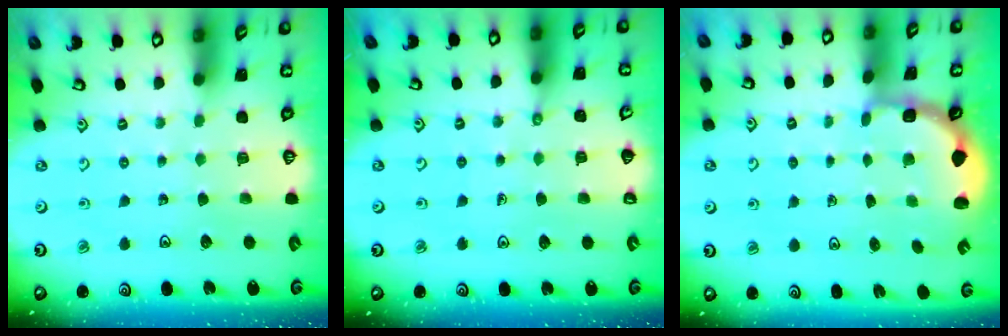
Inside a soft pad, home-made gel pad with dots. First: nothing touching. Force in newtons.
{"total": 2.3, "press": 2.3, "slide": 0.5}
{"total": 2.5, "press": 1.9, "slide": 1.6}